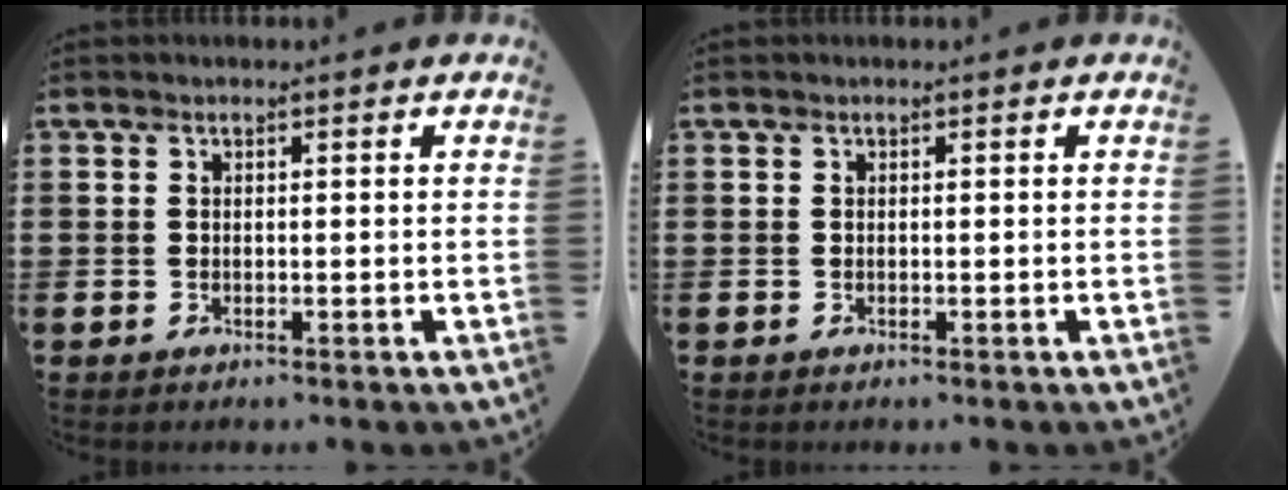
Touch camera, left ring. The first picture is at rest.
{"total": 0.0}